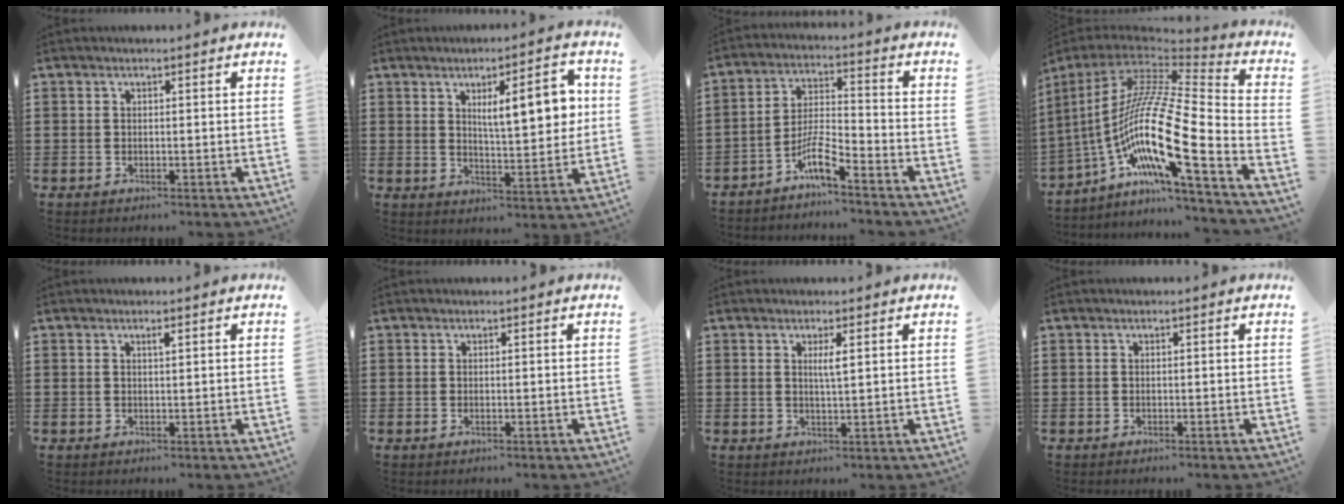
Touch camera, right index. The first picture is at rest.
{"total": 9.2, "force": [2.9, 2.7, 8.4], "torque": [-0.129, -0.004, 0.041]}
{"total": 6.2, "force": [-4.8, 1.0, 3.9], "torque": [-0.095, -0.006, -0.096]}
{"total": 17.2, "force": [-5.1, 4.0, 15.9], "torque": [-0.358, -0.027, -0.114]}
{"total": 0.7, "force": [0.4, 0.1, 0.6], "torque": [-0.011, 0.000, 0.007]}
{"total": 0.0}
{"total": 1.9, "force": [0.6, 0.1, 1.8], "torque": [-0.037, -0.001, 0.010]}
{"total": 0.0}